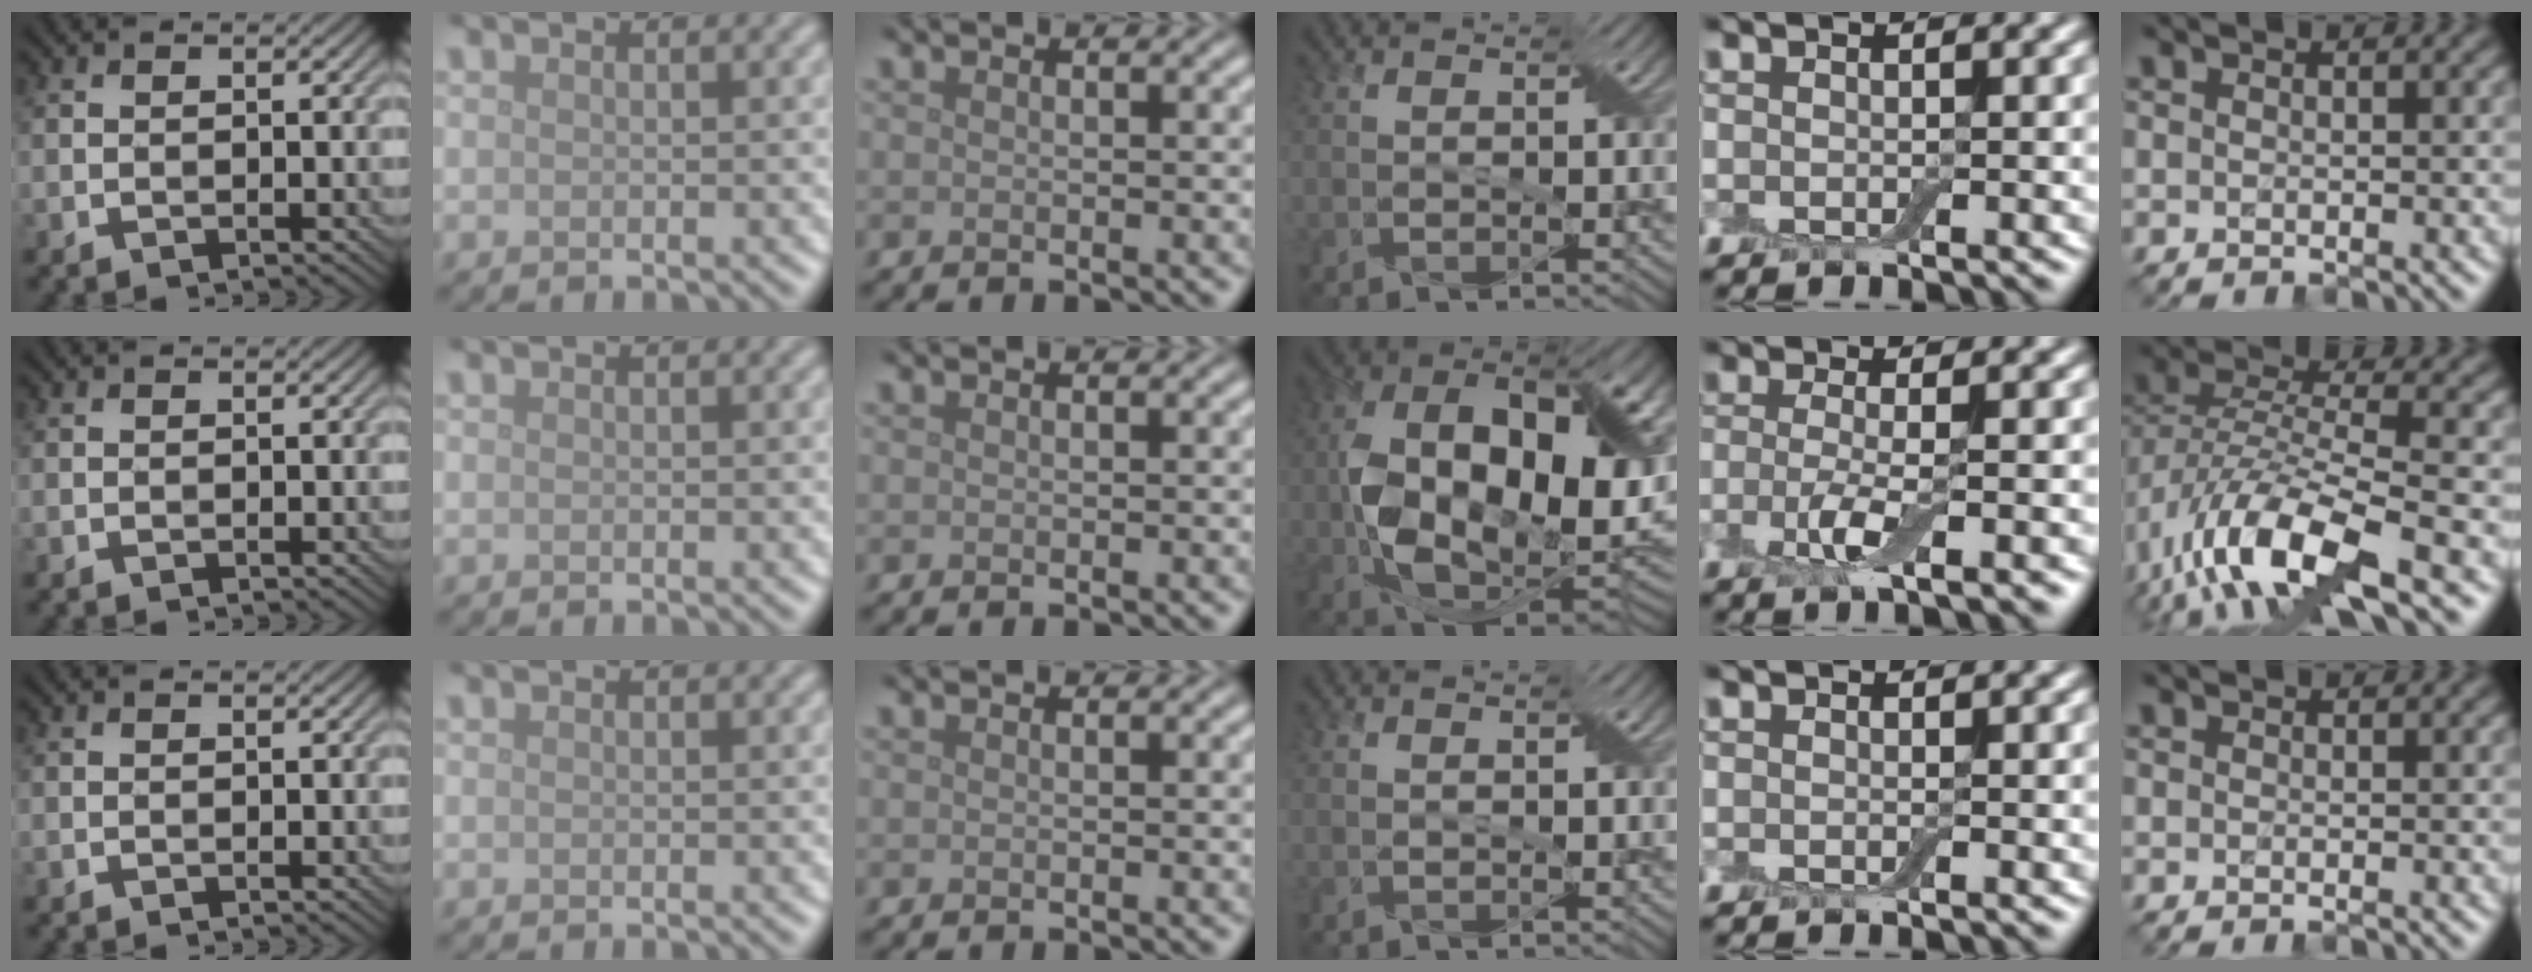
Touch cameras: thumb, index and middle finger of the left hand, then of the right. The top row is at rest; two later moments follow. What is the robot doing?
{"motion": "insert", "object": "drawer"}